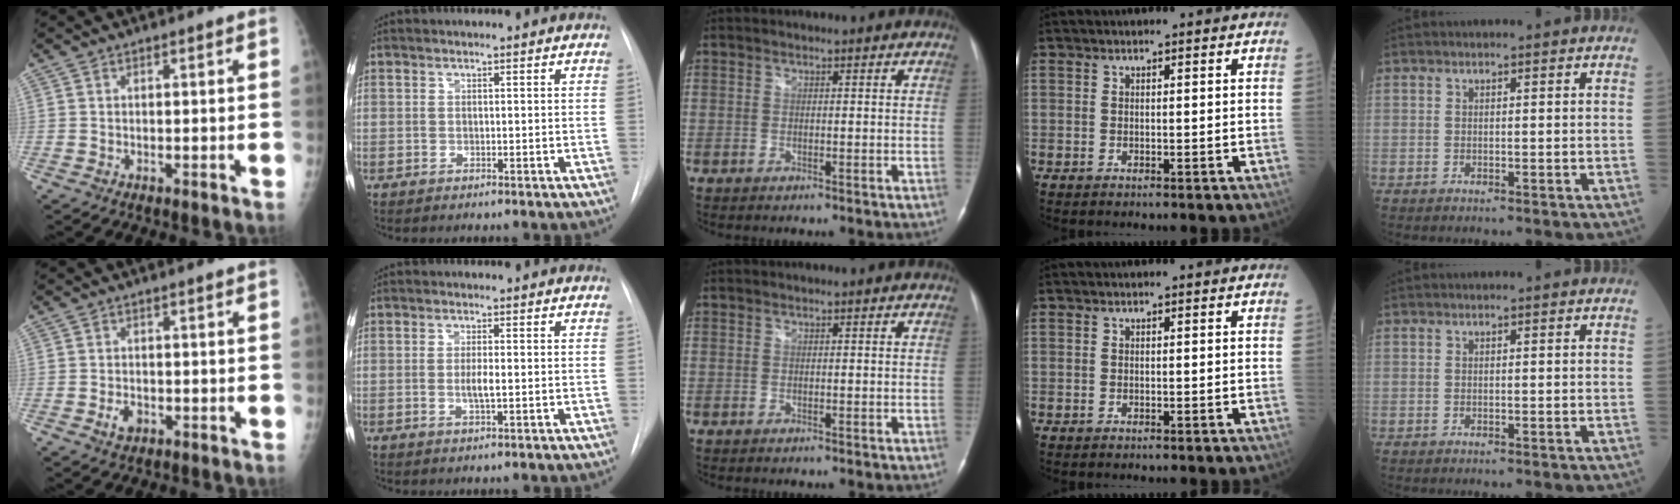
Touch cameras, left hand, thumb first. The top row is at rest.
{"thumb": {"total": 2.1, "force": [-0.8, 1.4, 1.4], "torque": [-0.021, 0.002, -0.009]}, "index": {"total": 2.2, "force": [-1.0, 0.1, 2.0], "torque": [-0.040, -0.010, -0.014]}}